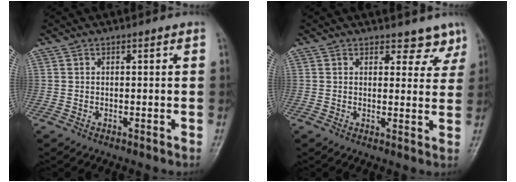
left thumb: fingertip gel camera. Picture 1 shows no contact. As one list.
[{"total": 4.5, "force": [3.7, 2.3, 0.8], "torque": [0.023, -0.026, 0.038]}]